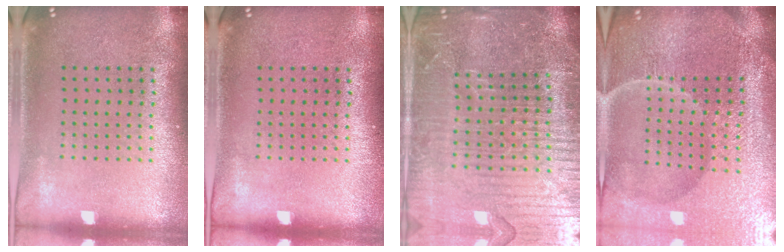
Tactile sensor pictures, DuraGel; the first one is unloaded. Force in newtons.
{"total": 0.0}
{"total": 5.7, "press": 5.1, "slide": 2.6}
{"total": 6.1, "press": 5.5, "slide": 2.5}